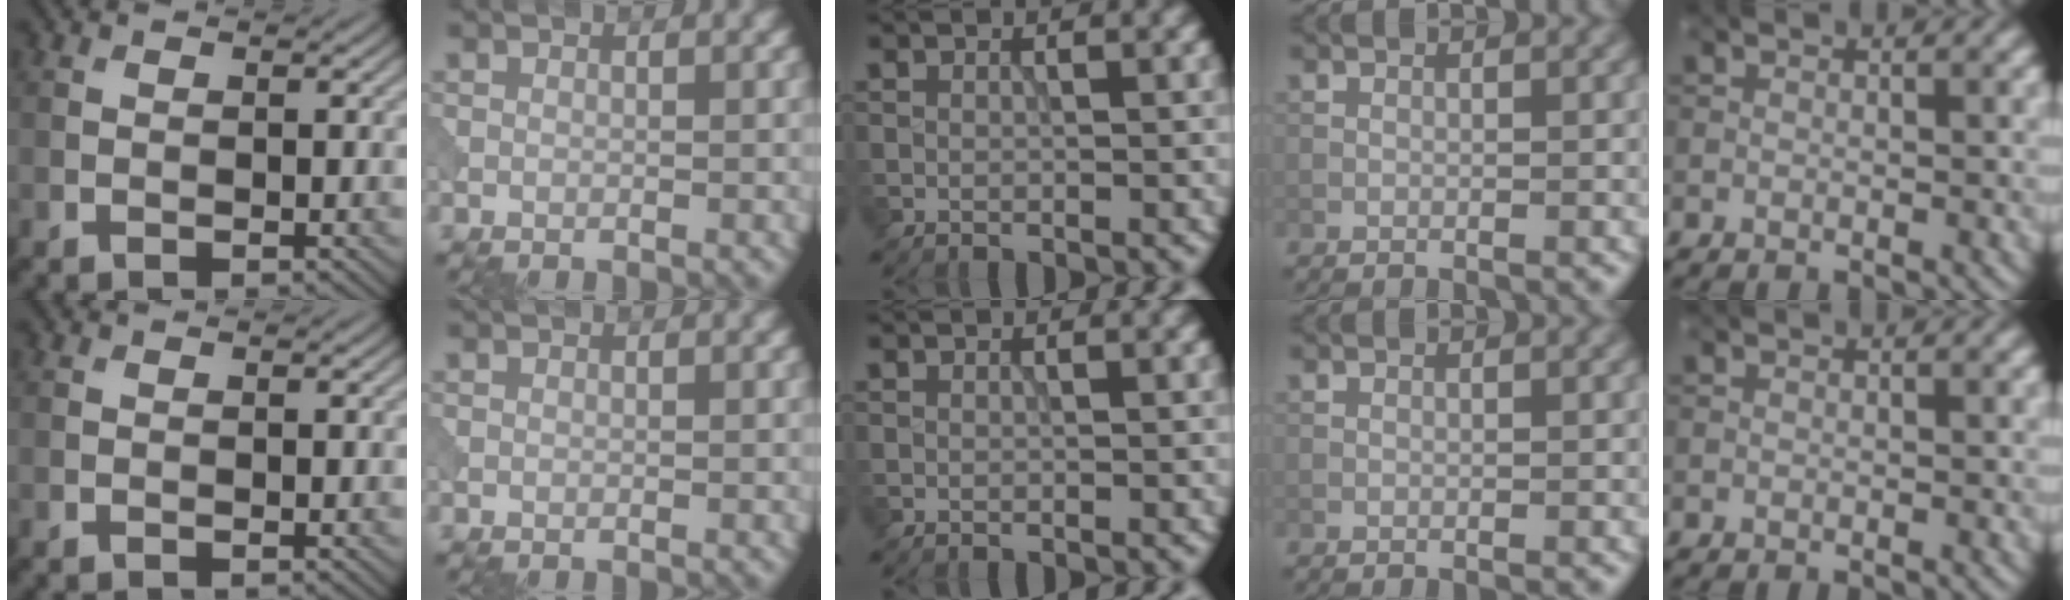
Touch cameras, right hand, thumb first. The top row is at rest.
{}